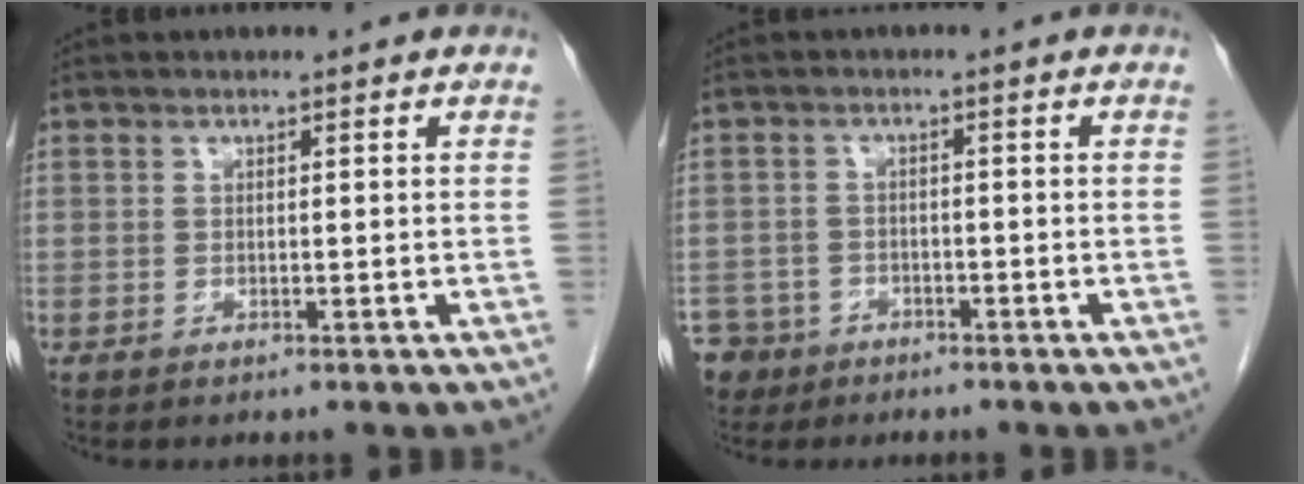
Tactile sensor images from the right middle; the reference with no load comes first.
{"total": 6.3, "force": [-4.4, 4.5, 0.5], "torque": [-0.019, 0.001, -0.076]}